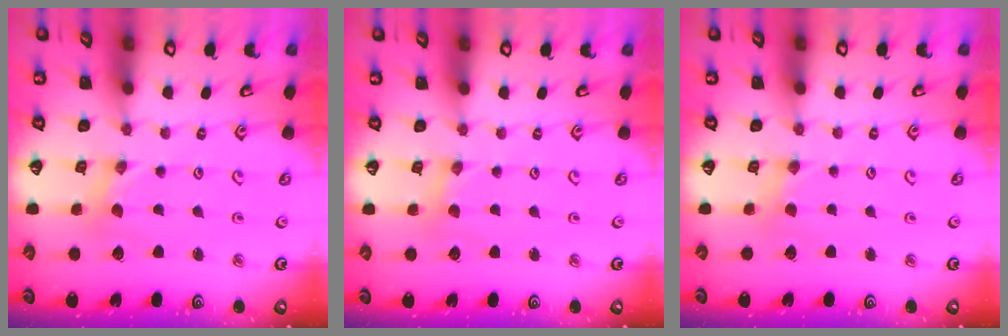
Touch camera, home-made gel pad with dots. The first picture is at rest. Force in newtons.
{"total": 1.6, "press": 1.6, "slide": 0.3}
{"total": 2.4, "press": 2.3, "slide": 0.5}